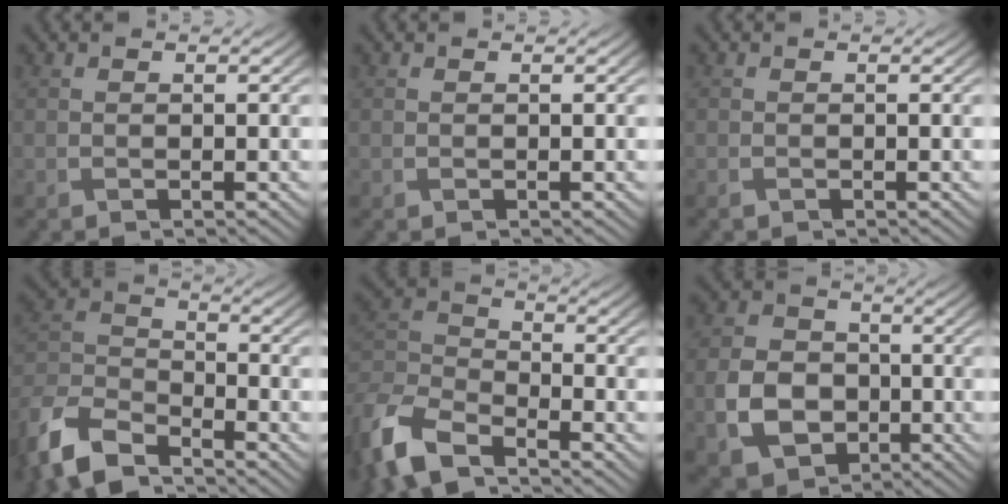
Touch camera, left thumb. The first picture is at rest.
{"total": 0.0}
{"total": 0.6, "force": [-0.5, 0.2, 0.2], "torque": [-0.008, -0.004, -0.008]}
{"total": 10.1, "force": [-8.3, 3.7, 4.4], "torque": [-0.103, -0.009, -0.179]}
{"total": 10.0, "force": [-7.7, 3.8, 5.1], "torque": [-0.128, -0.014, -0.167]}
{"total": 8.1, "force": [-2.3, 6.4, 4.4], "torque": [-0.108, -0.016, -0.047]}